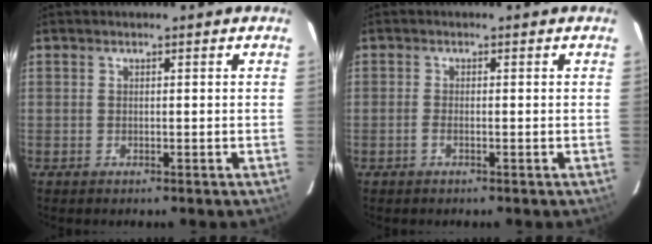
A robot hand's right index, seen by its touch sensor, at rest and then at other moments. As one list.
[{"total": 1.1, "force": [-0.6, 0.3, 0.8], "torque": [-0.020, 0.000, -0.012]}]